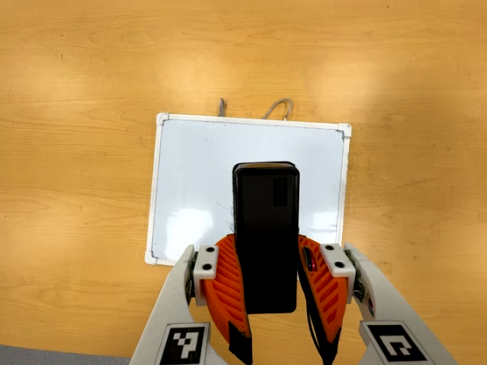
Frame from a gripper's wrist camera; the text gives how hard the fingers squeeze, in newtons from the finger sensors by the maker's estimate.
{"total": 6.4, "left": 5.5, "right": 7.2}